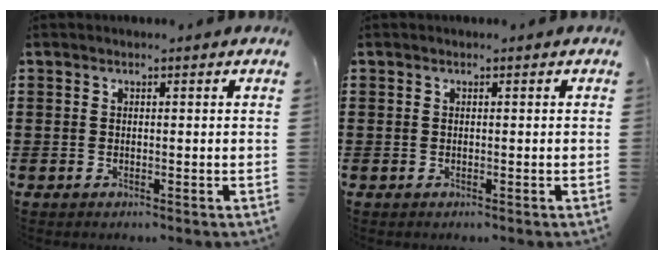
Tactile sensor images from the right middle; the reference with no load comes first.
{"total": 0.0}